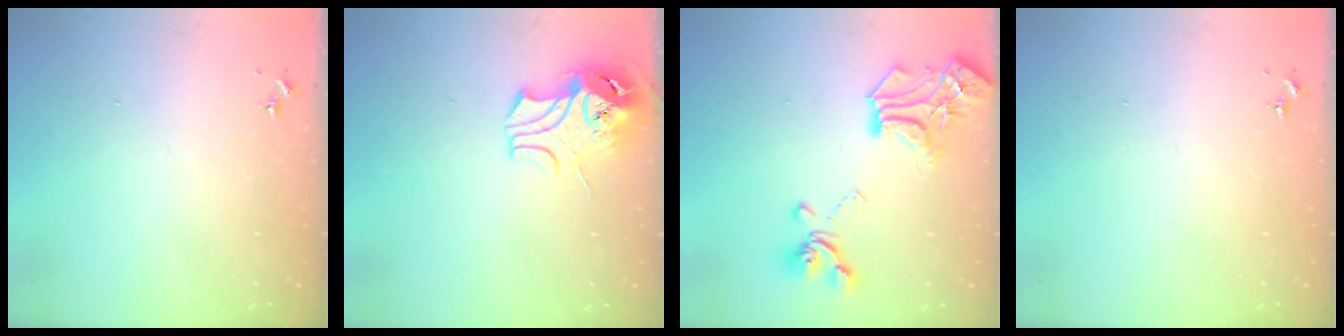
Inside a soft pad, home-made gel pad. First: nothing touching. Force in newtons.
{"total": 9.8, "press": 9.7, "slide": 1.6}
{"total": 19.7, "press": 19.7, "slide": 1.4}
{"total": 0.0}